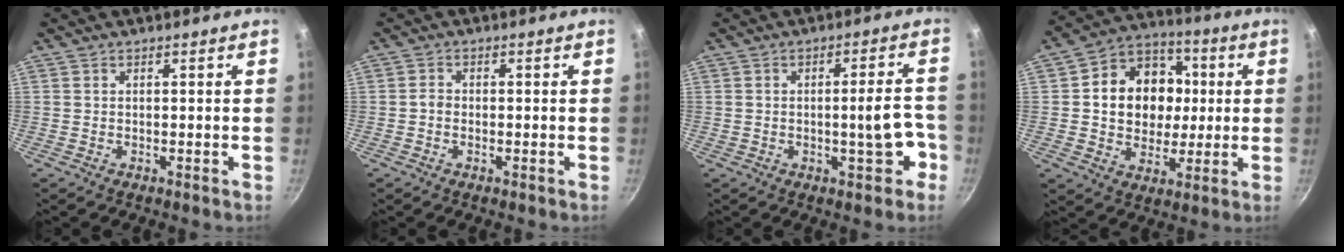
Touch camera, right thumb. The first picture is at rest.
{"total": 1.5, "force": [-0.4, 1.1, 0.9], "torque": [-0.022, 0.009, -0.012]}
{"total": 7.4, "force": [-2.4, 2.4, 6.6], "torque": [-0.064, 0.029, -0.026]}
{"total": 16.2, "force": [1.6, 13.5, 8.8], "torque": [-0.106, 0.019, 0.021]}